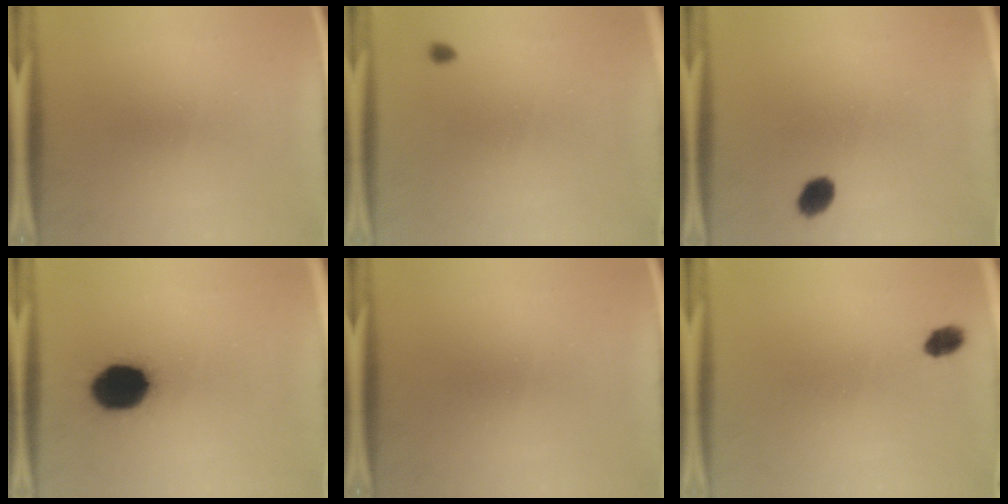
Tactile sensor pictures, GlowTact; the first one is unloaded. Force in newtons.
{"total": 0.9}
{"total": 3.7}
{"total": 15.3}
{"total": 0.0}
{"total": 2.9}